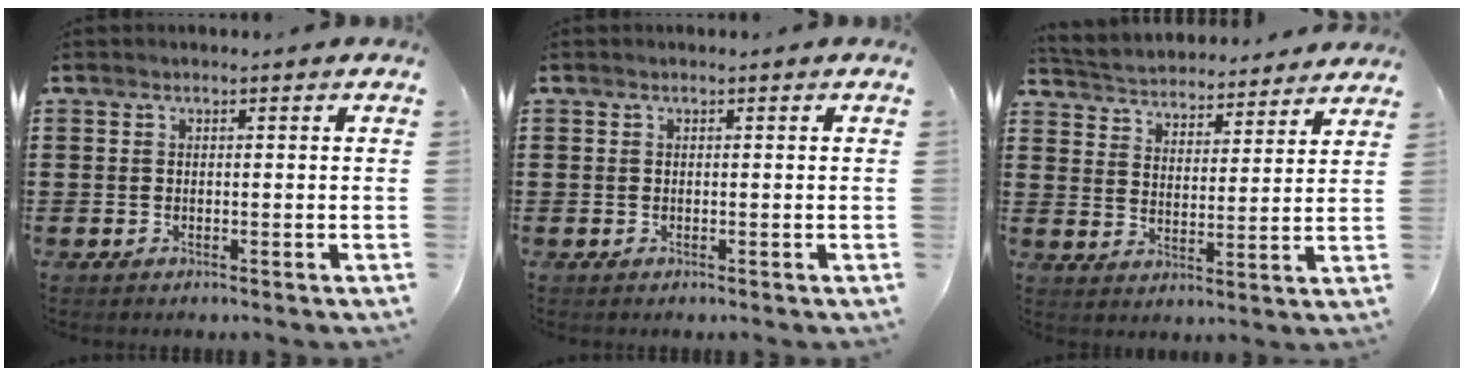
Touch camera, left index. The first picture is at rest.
{"total": 0.0}
{"total": 3.8, "force": [3.8, 0.2, -0.4], "torque": [-0.017, -0.032, 0.061]}